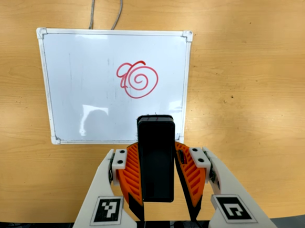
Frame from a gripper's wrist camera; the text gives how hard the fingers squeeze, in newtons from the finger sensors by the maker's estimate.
{"total": 6.8, "left": 5.1, "right": 8.4}